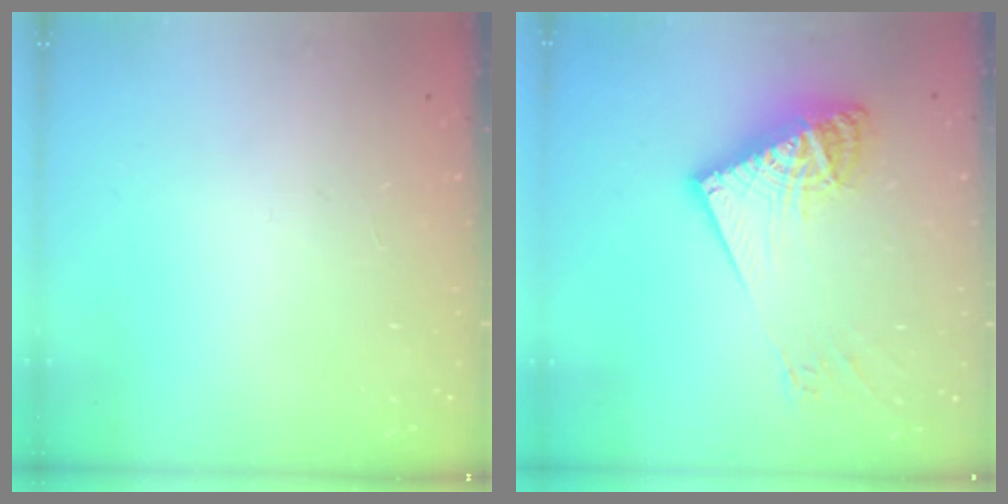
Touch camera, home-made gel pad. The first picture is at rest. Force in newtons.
{"total": 16.5, "press": 16.4, "slide": 1.9}